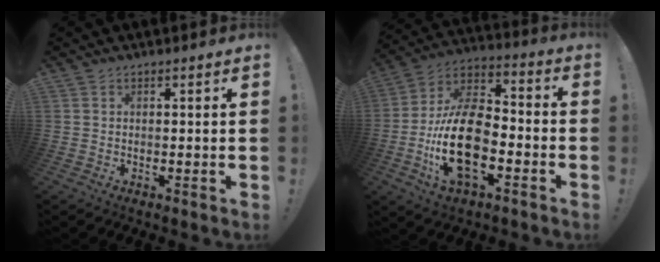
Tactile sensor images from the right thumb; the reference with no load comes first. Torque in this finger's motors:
{"motor_torque": [2.35, 2.66, 0.37, -0.13, 0.66]}